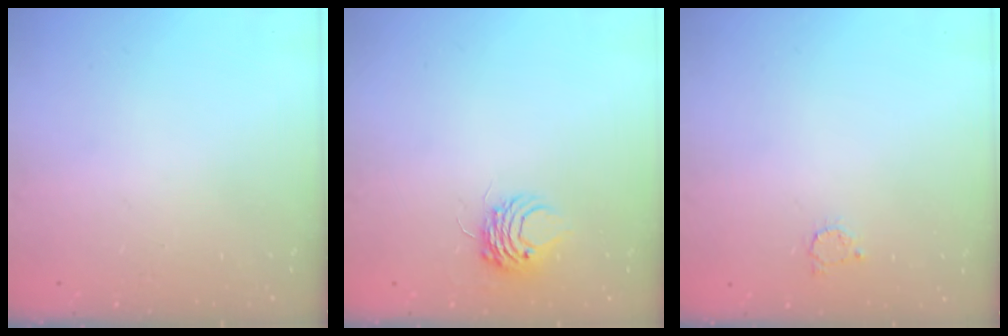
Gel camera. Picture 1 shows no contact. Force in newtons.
{"total": 6.1, "press": 6.1, "slide": 0.5}
{"total": 2.5, "press": 2.5, "slide": 0.4}